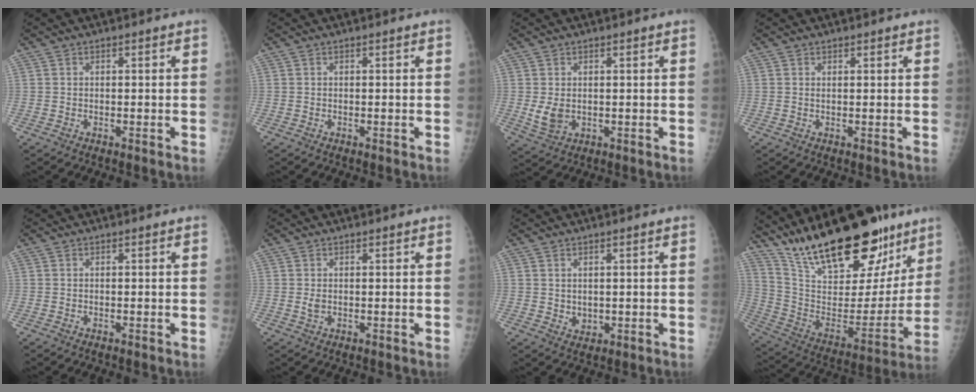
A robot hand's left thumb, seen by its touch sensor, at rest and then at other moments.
{"total": 0.0}
{"total": 4.0, "force": [0.1, 3.0, 2.6], "torque": [-0.041, -0.011, 0.013]}
{"total": 0.6, "force": [0.5, 0.2, 0.3], "torque": [-0.004, -0.003, 0.007]}
{"total": 0.0}
{"total": 1.4, "force": [0.3, 1.0, 0.9], "torque": [-0.012, -0.003, 0.008]}
{"total": 2.2, "force": [0.7, 1.9, 0.9], "torque": [-0.011, -0.009, 0.021]}
{"total": 29.7, "force": [21.3, 11.1, 17.5], "torque": [-0.250, -0.080, 0.354]}